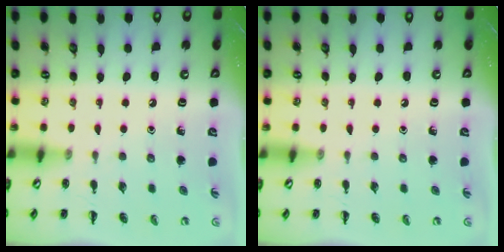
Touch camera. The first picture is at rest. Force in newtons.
{"total": 0.0}